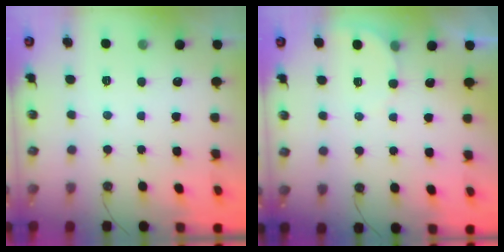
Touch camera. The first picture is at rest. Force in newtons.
{"total": 2.2, "press": 2.2, "slide": 0.2}